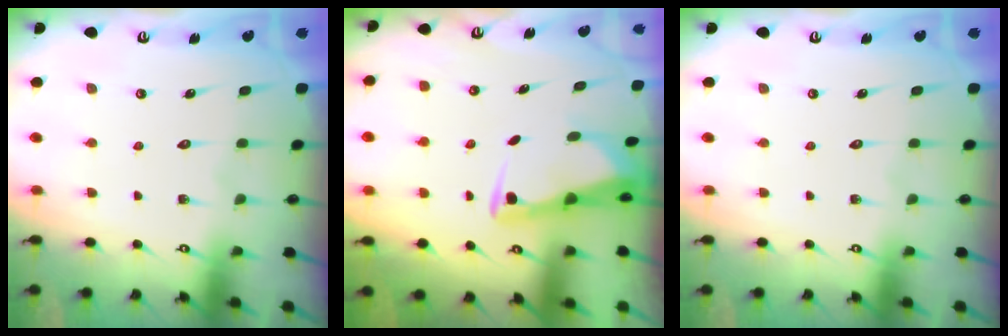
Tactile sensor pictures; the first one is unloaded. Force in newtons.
{"total": 2.5, "press": 2.5, "slide": 0.5}
{"total": 0.0}